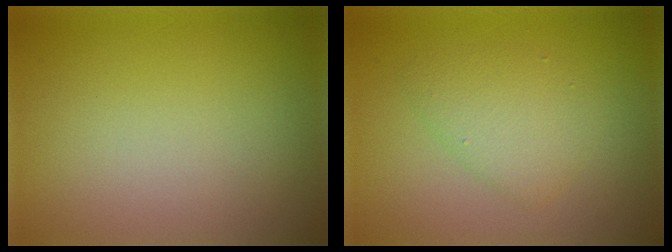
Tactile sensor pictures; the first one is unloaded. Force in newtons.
{"total": 2.9, "press": 2.9, "slide": 0.2}